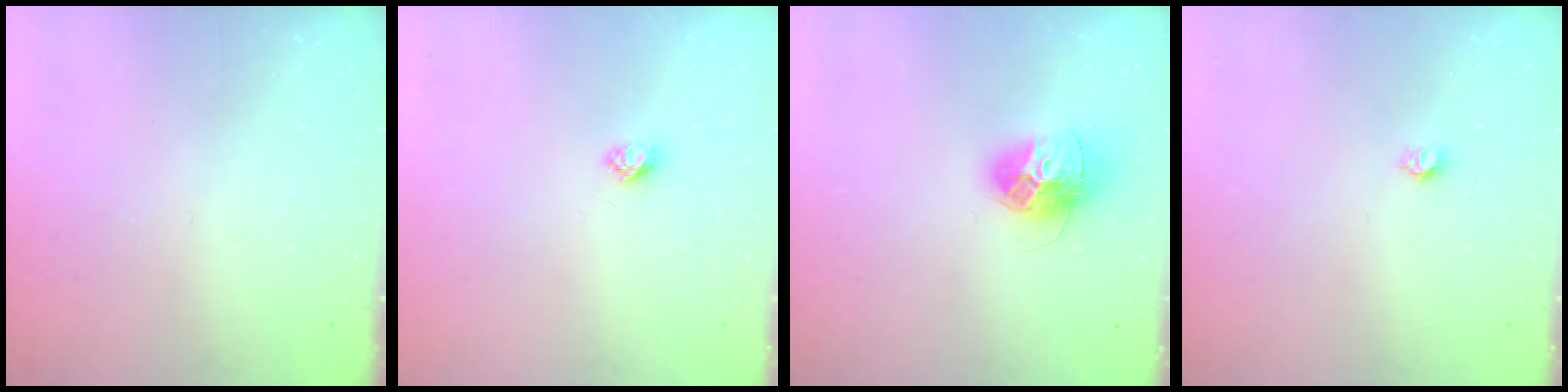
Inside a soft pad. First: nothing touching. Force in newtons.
{"total": 3.1, "press": 3.0, "slide": 0.4}
{"total": 15.2, "press": 15.2, "slide": 1.4}
{"total": 3.2, "press": 3.2, "slide": 0.3}